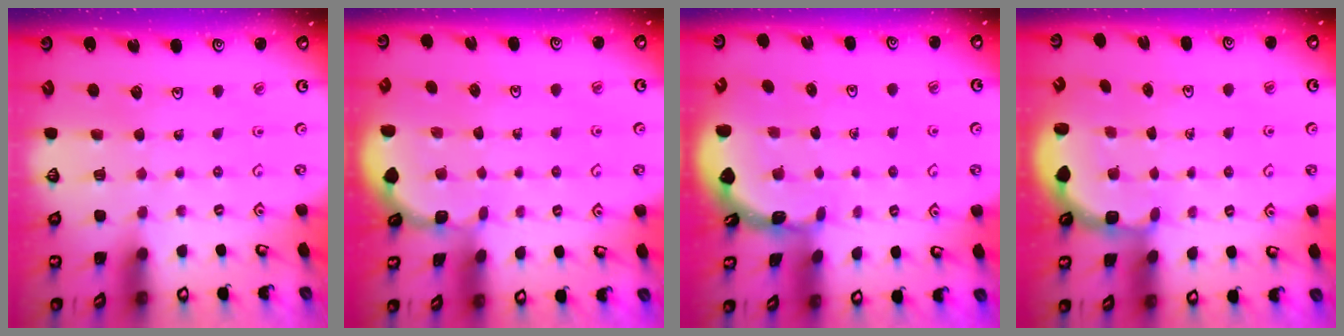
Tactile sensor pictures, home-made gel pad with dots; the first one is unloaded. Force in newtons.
{"total": 2.3, "press": 2.3, "slide": 0.1}
{"total": 1.7, "press": 1.7, "slide": 0.2}
{"total": 2.7, "press": 2.3, "slide": 1.4}